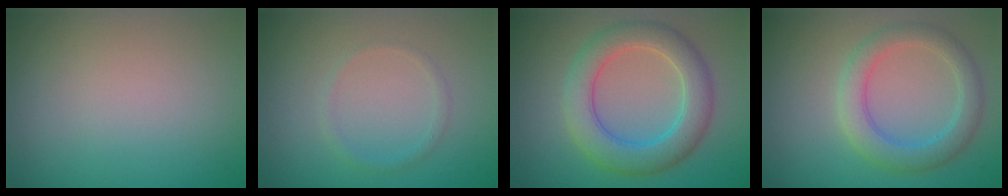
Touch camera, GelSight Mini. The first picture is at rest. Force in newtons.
{"total": 0.9, "press": 0.9, "slide": 0.1}
{"total": 5.6, "press": 5.6, "slide": 0.1}
{"total": 3.0, "press": 3.0, "slide": 0.2}